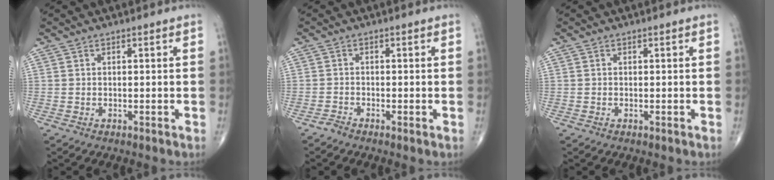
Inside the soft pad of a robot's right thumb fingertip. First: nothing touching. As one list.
[{"total": 1.1, "force": [-0.9, 0.2, 0.6], "torque": [-0.013, -0.003, -0.026]}, {"total": 0.0}]